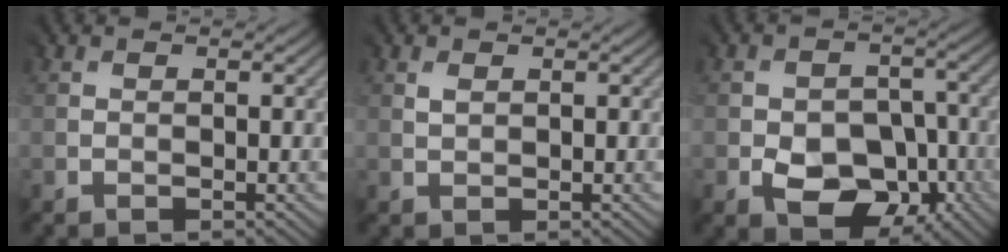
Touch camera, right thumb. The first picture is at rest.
{"total": 1.2, "force": [1.0, 0.6, 0.3], "torque": [-0.011, 0.000, 0.021]}
{"total": 6.4, "force": [-3.0, 4.6, 3.2], "torque": [-0.042, -0.012, -0.044]}